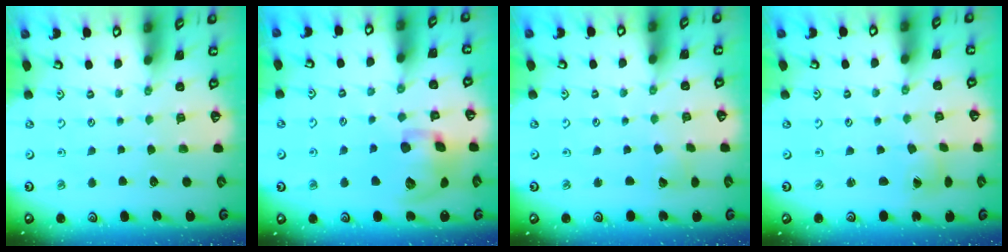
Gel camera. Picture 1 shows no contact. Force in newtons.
{"total": 14.8, "press": 14.6, "slide": 2.6}
{"total": 2.8, "press": 2.8, "slide": 0.4}
{"total": 0.5, "press": 0.5, "slide": 0.1}